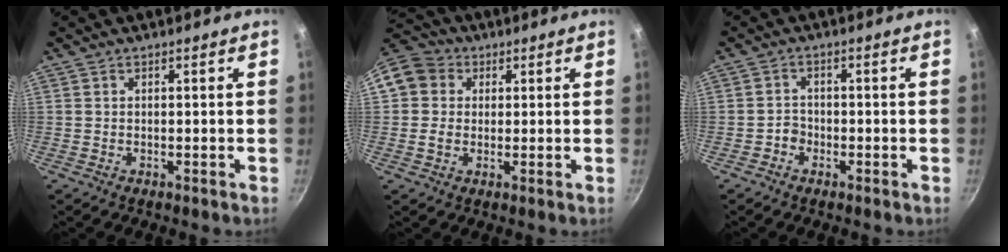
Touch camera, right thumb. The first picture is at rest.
{"total": 9.4, "force": [1.9, 8.3, 3.8], "torque": [-0.054, 0.018, 0.020]}
{"total": 2.1, "force": [-1.2, 1.7, 0.6], "torque": [0.004, 0.015, -0.020]}